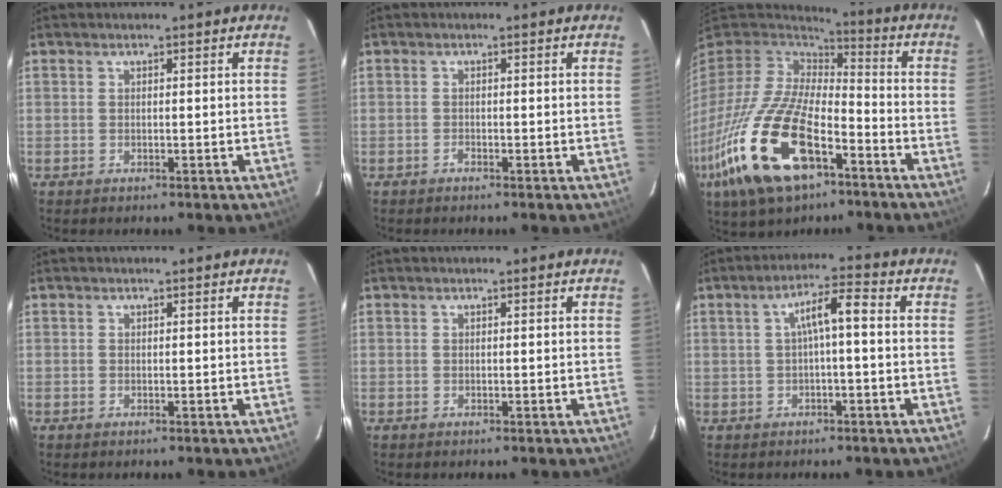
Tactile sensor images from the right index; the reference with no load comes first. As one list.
[{"total": 0.6, "force": [-0.5, 0.1, 0.1], "torque": [0.000, 0.002, -0.012]}, {"total": 25.6, "force": [-12.3, 11.8, 19.1], "torque": [-0.413, -0.052, -0.223]}, {"total": 0.0}, {"total": 0.0}, {"total": 5.2, "force": [-0.1, 0.9, 5.2], "torque": [-0.094, 0.016, 0.005]}]